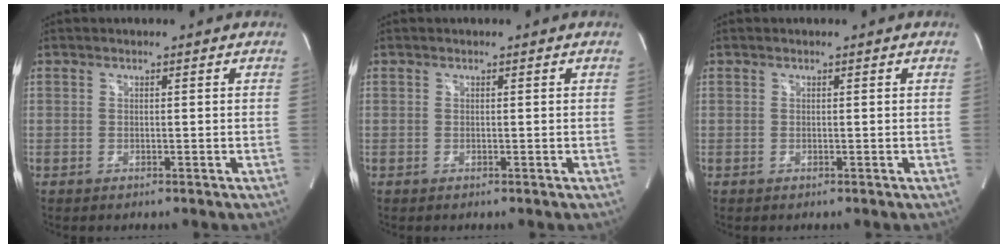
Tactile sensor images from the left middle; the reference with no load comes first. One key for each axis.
{"total": 0.0}
{"total": 0.0}